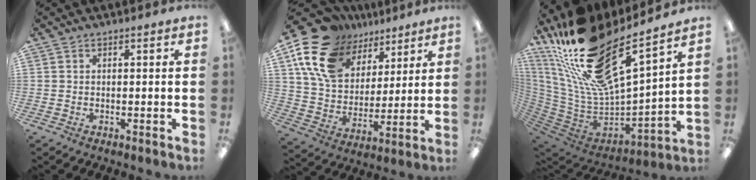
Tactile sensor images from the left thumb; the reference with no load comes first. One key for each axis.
{"total": 19.3, "fx": 11.1, "fy": 12.5, "fz": 9.6, "tx": -0.192, "ty": -0.053, "tz": 0.206}
{"total": 23.3, "fx": 16.5, "fy": 6.5, "fz": 15.2, "tx": -0.292, "ty": -0.137, "tz": 0.286}